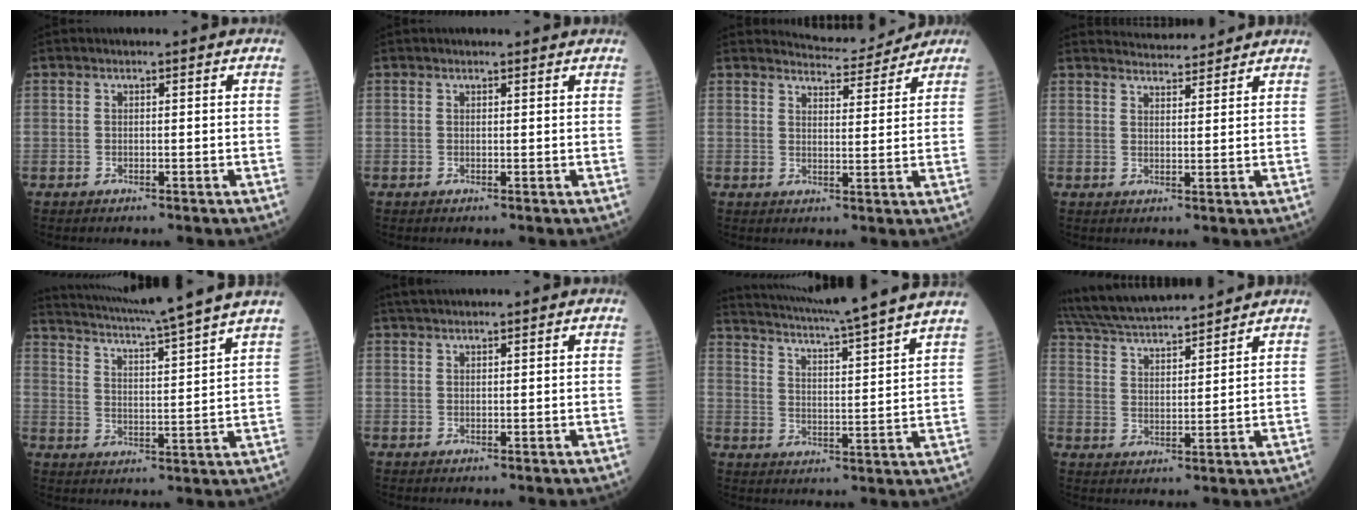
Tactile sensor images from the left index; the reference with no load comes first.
{"total": 1.2, "force": [1.1, 0.1, 0.1], "torque": [-0.010, 0.004, 0.014]}
{"total": 6.2, "force": [6.1, 0.9, 0.1], "torque": [-0.007, 0.006, 0.079]}
{"total": 5.9, "force": [5.8, 0.4, 0.7], "torque": [-0.014, 0.019, 0.081]}
{"total": 18.3, "force": [16.1, -2.2, 8.3], "torque": [-0.150, -0.023, 0.224]}
{"total": 3.4, "force": [3.0, 0.1, 1.4], "torque": [-0.018, 0.031, 0.054]}
{"total": 20.9, "force": [18.6, -1.8, 9.2], "torque": [-0.165, -0.029, 0.252]}
{"total": 14.8, "force": [13.7, 1.1, 5.5], "torque": [-0.108, 0.028, 0.234]}